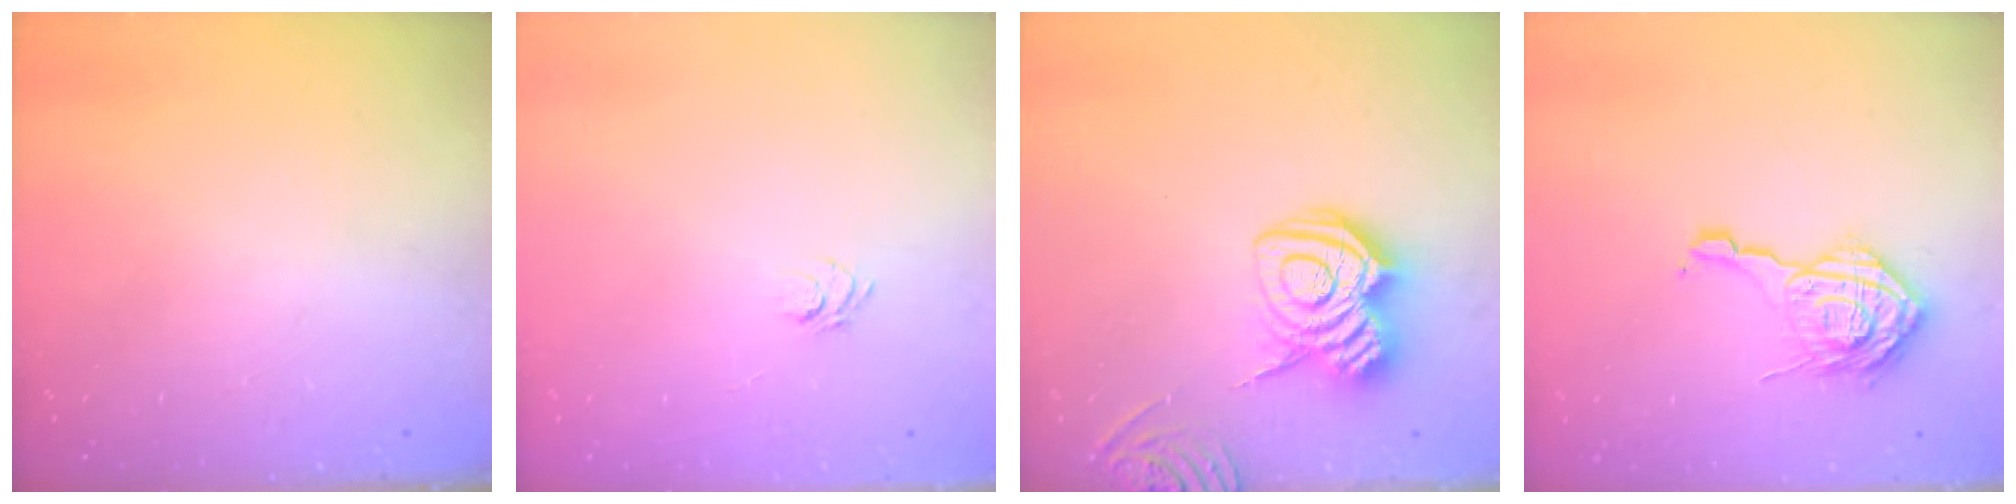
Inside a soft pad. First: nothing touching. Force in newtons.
{"total": 4.7, "press": 4.5, "slide": 1.4}
{"total": 11.4, "press": 11.4, "slide": 0.8}
{"total": 12.9, "press": 12.9, "slide": 0.8}